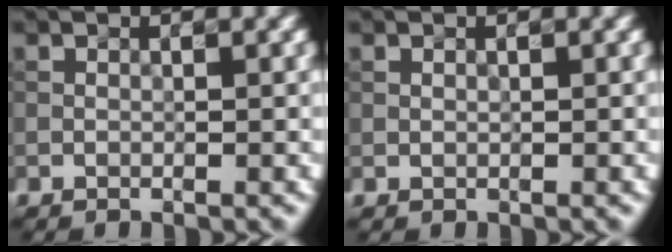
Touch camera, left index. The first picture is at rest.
{"total": 0.0}